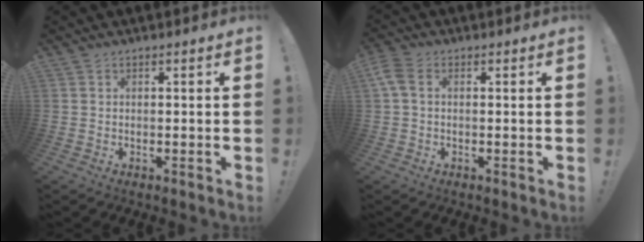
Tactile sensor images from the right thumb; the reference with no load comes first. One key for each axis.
{"total": 4.0, "fx": 0.9, "fy": 2.6, "fz": 3.0, "tx": -0.067, "ty": 0.003, "tz": 0.018}